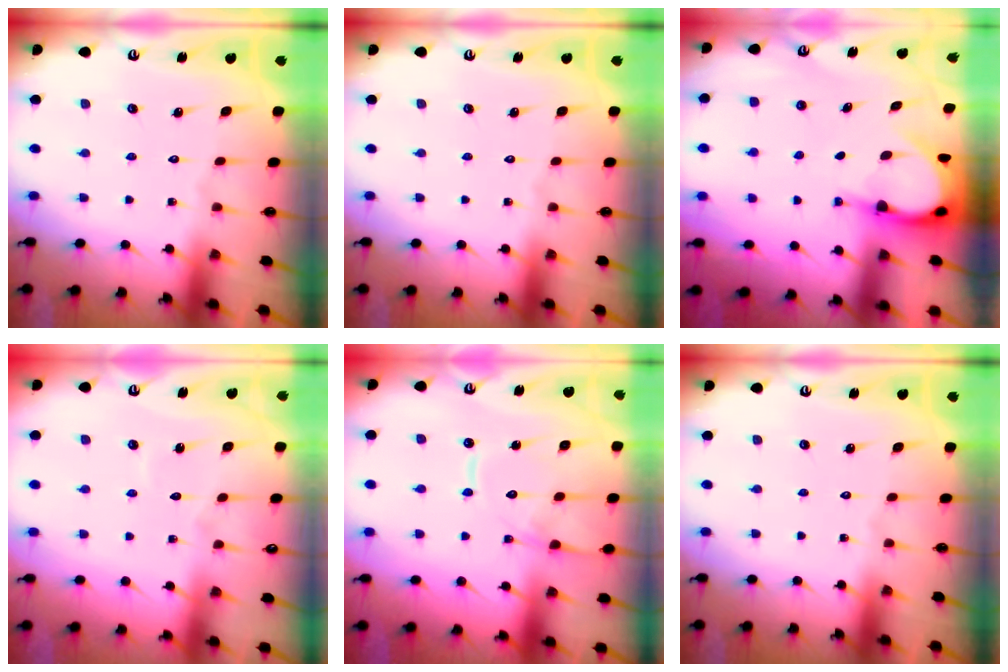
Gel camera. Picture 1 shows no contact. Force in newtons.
{"total": 0.0}
{"total": 4.8, "press": 4.8, "slide": 0.1}
{"total": 2.5, "press": 2.5, "slide": 0.1}
{"total": 12.2, "press": 12.2, "slide": 1.1}
{"total": 0.0}